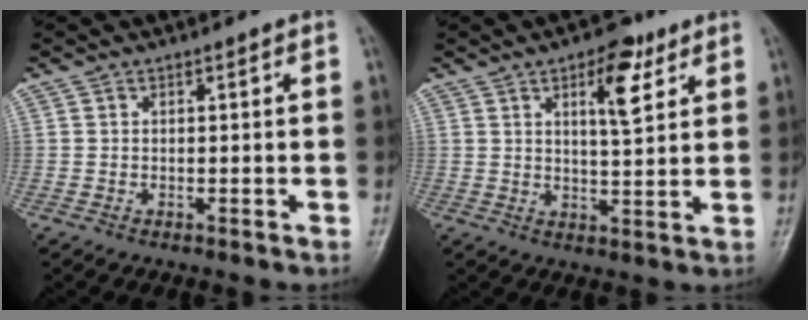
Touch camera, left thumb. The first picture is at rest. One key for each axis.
{"total": 7.5, "fx": 3.8, "fy": 2.8, "fz": 5.9, "tx": -0.074, "ty": -0.020, "tz": 0.055}